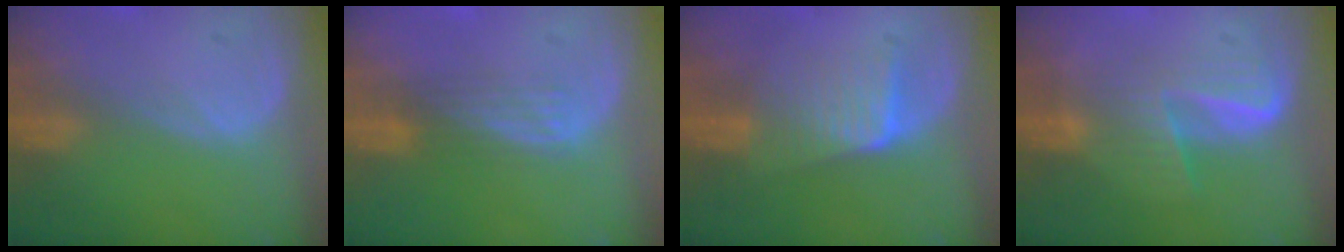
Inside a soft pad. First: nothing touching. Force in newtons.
{"total": 2.9, "press": 2.7, "slide": 1.1}
{"total": 6.3, "press": 5.6, "slide": 2.8}
{"total": 6.8, "press": 5.7, "slide": 3.8}